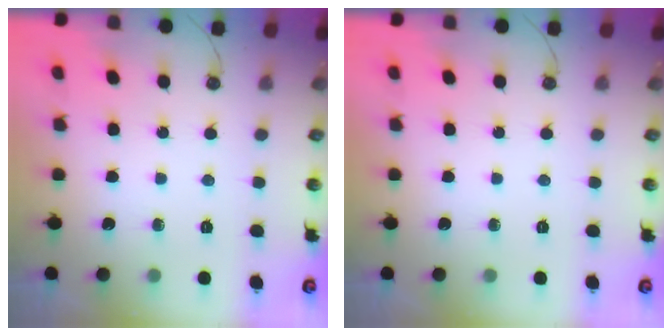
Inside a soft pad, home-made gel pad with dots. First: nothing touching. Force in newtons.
{"total": 0.0}